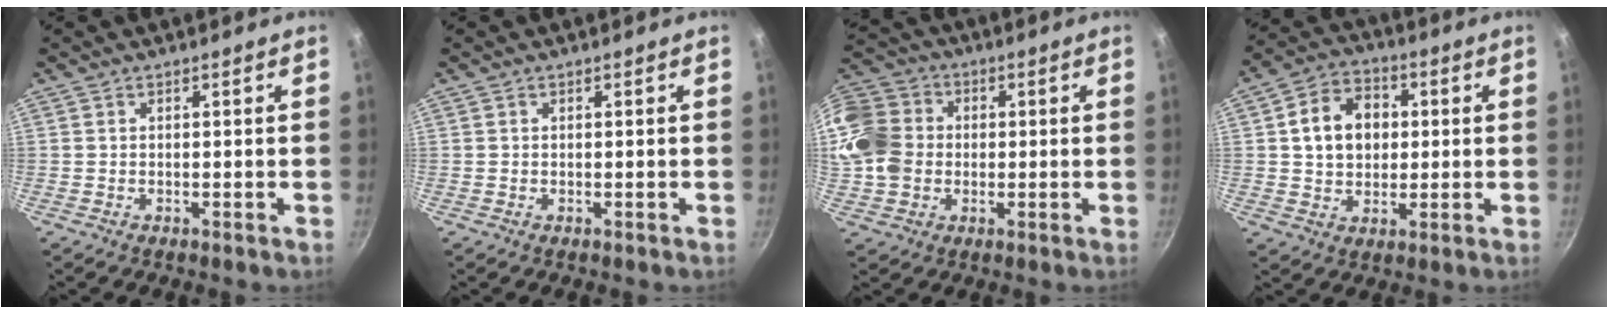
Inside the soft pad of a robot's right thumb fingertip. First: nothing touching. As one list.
[{"total": 0.0}, {"total": 16.9, "force": [0.6, 14.4, 8.8], "torque": [-0.188, 0.030, 0.002]}, {"total": 11.2, "force": [1.7, 8.8, 6.7], "torque": [-0.088, 0.015, 0.023]}]